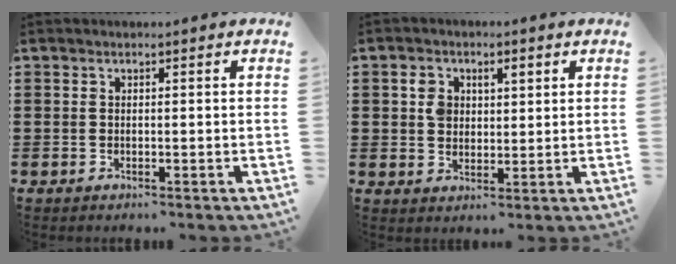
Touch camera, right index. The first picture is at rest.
{"total": 3.6, "force": [0.9, 2.9, 2.0], "torque": [-0.049, 0.012, 0.014]}